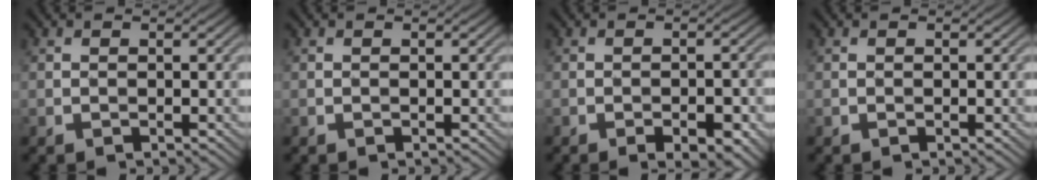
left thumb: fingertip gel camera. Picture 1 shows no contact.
{"total": 0.0}
{"total": 4.2, "force": [-2.5, 1.2, 3.2], "torque": [-0.053, 0.011, -0.028]}
{"total": 0.0}